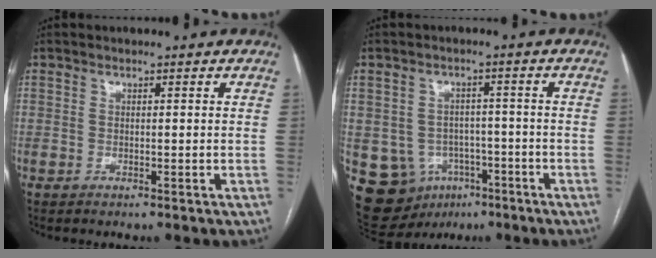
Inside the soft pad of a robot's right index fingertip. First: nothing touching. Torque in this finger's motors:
{"motor_torque": [-0.05, -0.13, -0.42, -0.21]}